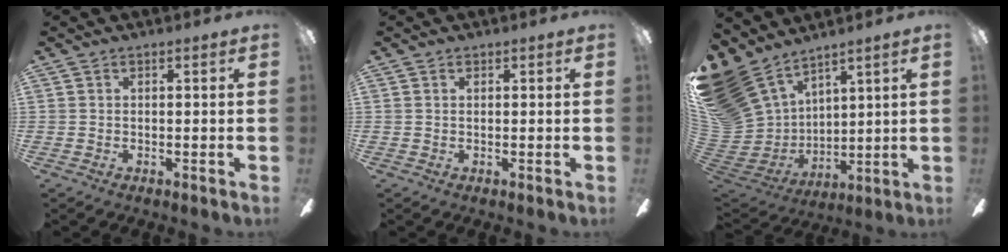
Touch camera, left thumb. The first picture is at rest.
{"total": 0.6, "force": [0.3, 0.4, 0.4], "torque": [-0.009, 0.002, 0.005]}
{"total": 21.0, "force": [12.7, 13.9, 9.4], "torque": [-0.229, -0.080, 0.257]}